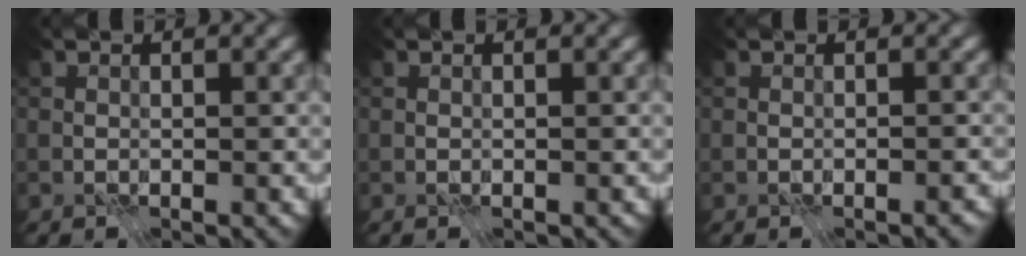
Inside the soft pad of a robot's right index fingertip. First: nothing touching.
{"total": 0.0}
{"total": 0.8, "force": [-0.6, 0.2, 0.6], "torque": [-0.010, -0.004, -0.006]}